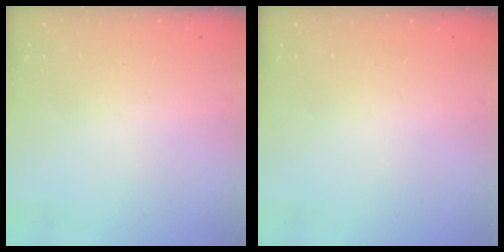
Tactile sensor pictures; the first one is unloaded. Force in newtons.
{"total": 0.0}